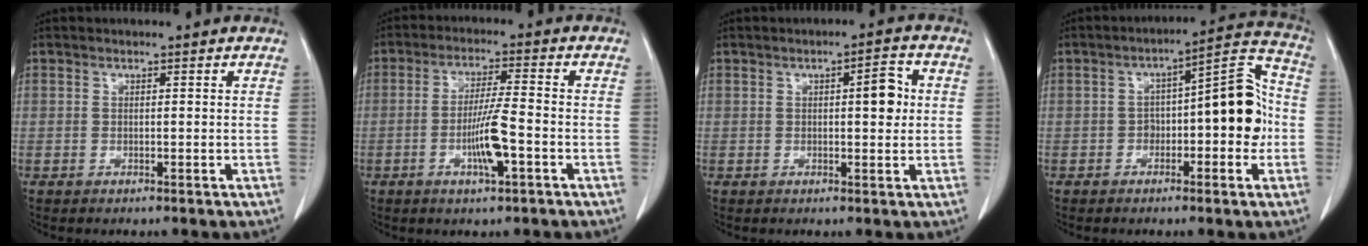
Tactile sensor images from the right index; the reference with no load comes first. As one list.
[{"total": 7.0, "force": [-2.3, 0.2, 6.6], "torque": [-0.126, -0.004, -0.043]}, {"total": 4.2, "force": [0.6, 1.2, 4.0], "torque": [-0.055, 0.006, 0.005]}, {"total": 11.8, "force": [-1.2, 3.9, 11.1], "torque": [-0.150, 0.046, -0.015]}]